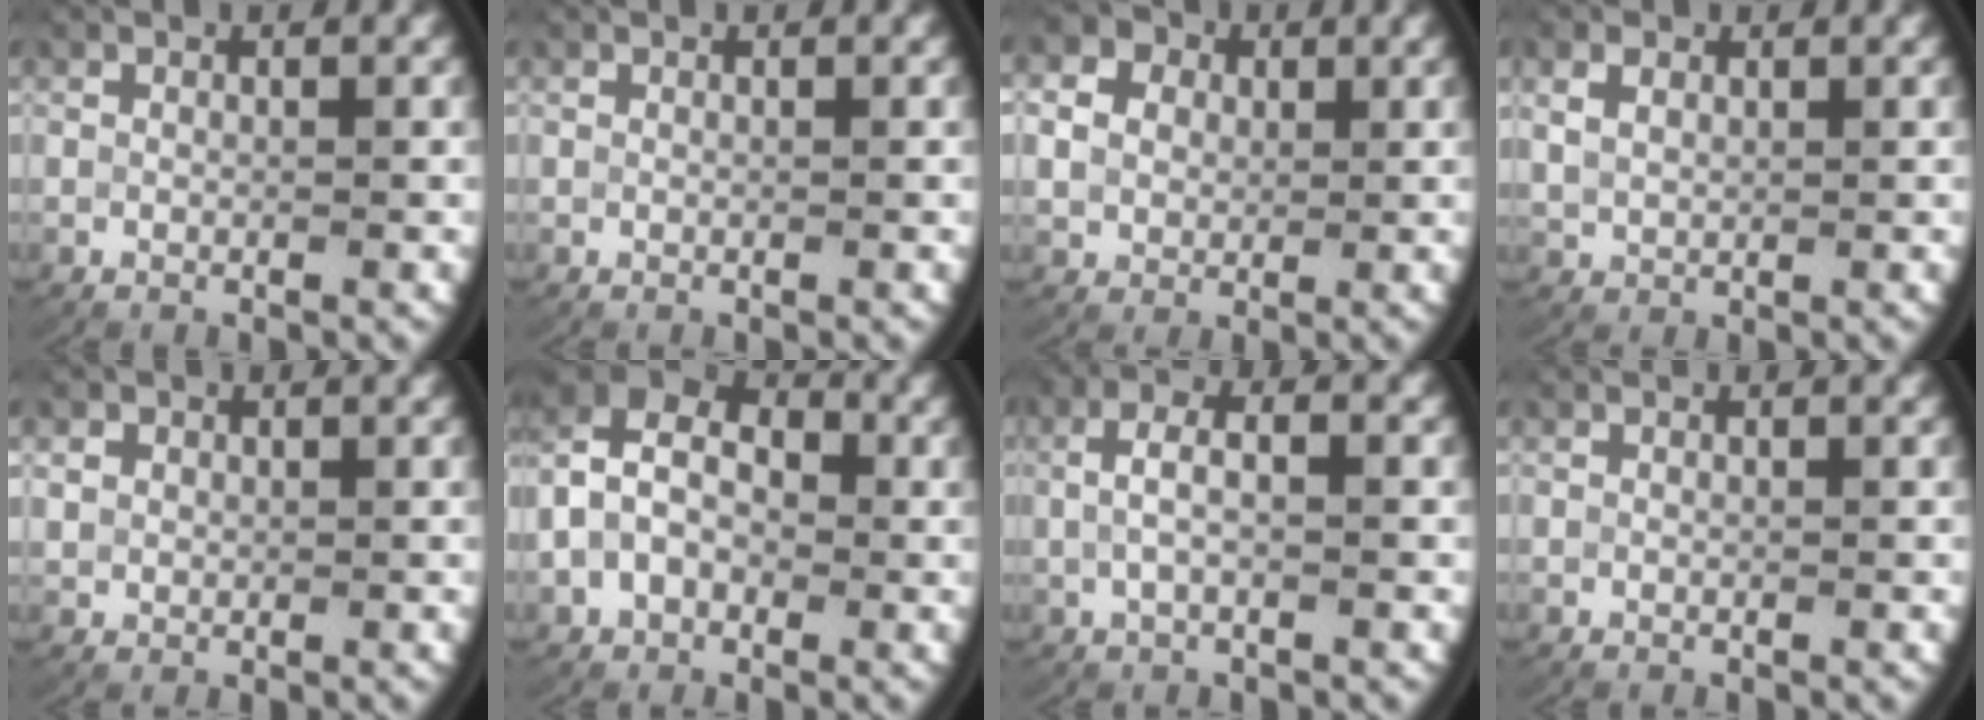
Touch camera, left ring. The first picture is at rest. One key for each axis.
{"total": 0.0}
{"total": 6.0, "fx": 1.9, "fy": 5.1, "fz": 2.6, "tx": -0.063, "ty": 0.001, "tz": 0.027}
{"total": 2.0, "fx": 0.9, "fy": 1.5, "fz": 1.0, "tx": -0.024, "ty": -0.001, "tz": 0.025}
{"total": 1.8, "fx": 0.5, "fy": 1.6, "fz": 0.7, "tx": -0.023, "ty": -0.006, "tz": 0.017}
{"total": 10.7, "fx": 1.6, "fy": 8.7, "fz": 6.0, "tx": -0.128, "ty": 0.005, "tz": 0.006}
{"total": 3.2, "fx": 0.2, "fy": 1.3, "fz": 2.9, "tx": -0.063, "ty": 0.004, "tz": 0.003}
{"total": 0.0}